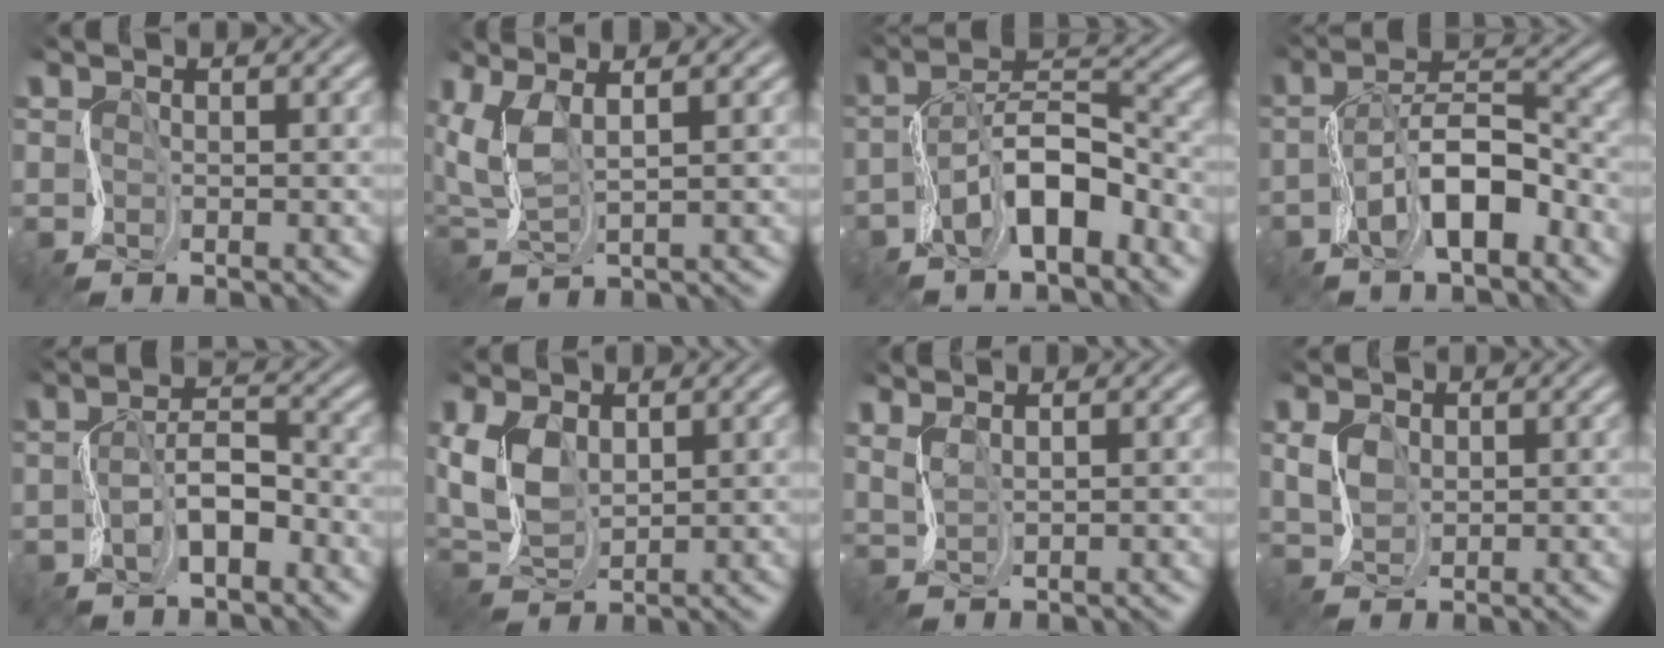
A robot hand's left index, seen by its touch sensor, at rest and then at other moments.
{"total": 3.4, "force": [2.3, 1.1, 2.3], "torque": [-0.084, 0.016, 0.054]}
{"total": 5.4, "force": [-3.5, 1.7, 3.7], "torque": [-0.084, 0.021, -0.066]}
{"total": 5.5, "force": [-3.0, 1.8, 4.2], "torque": [-0.094, 0.019, -0.058]}
{"total": 2.1, "force": [-1.6, 0.7, 1.2], "torque": [-0.046, 0.015, -0.033]}
{"total": 3.0, "force": [1.7, 1.8, 1.7], "torque": [-0.079, 0.012, 0.035]}
{"total": 2.1, "force": [2.0, 0.5, 0.2], "torque": [-0.016, 0.023, 0.018]}
{"total": 1.1, "force": [0.8, 0.3, -0.7], "torque": [-0.017, 0.009, 0.019]}